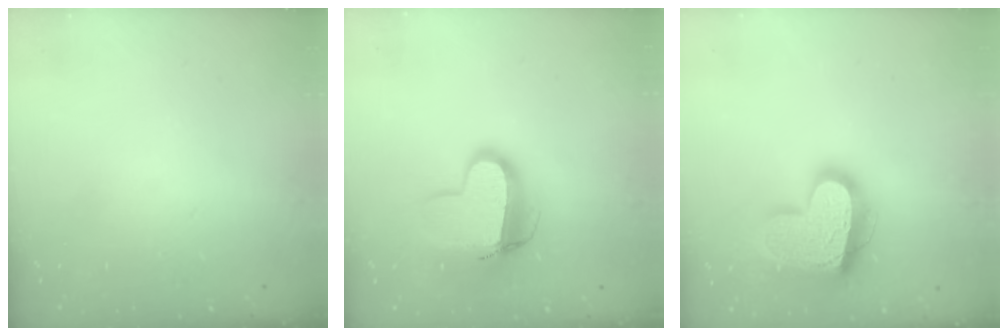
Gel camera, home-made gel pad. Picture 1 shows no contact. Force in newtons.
{"total": 12.9, "press": 12.8, "slide": 1.4}
{"total": 19.9, "press": 19.9, "slide": 1.1}